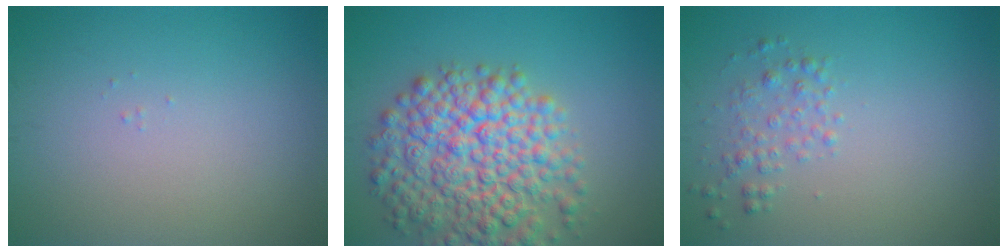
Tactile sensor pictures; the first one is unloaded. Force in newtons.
{"total": 9.0, "press": 9.0, "slide": 0.4}
{"total": 1.7, "press": 1.7, "slide": 0.1}